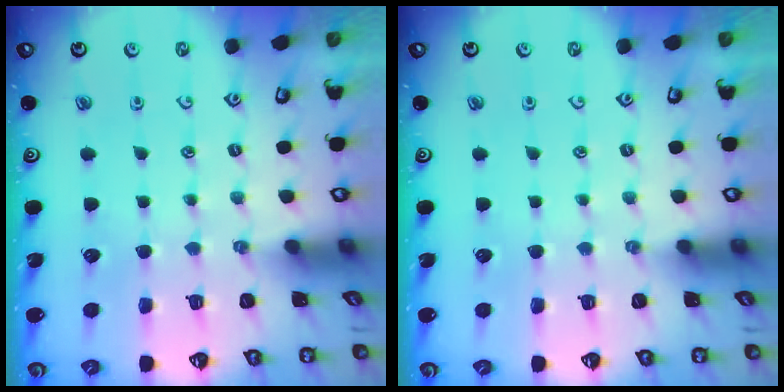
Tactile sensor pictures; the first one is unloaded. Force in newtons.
{"total": 0.0}